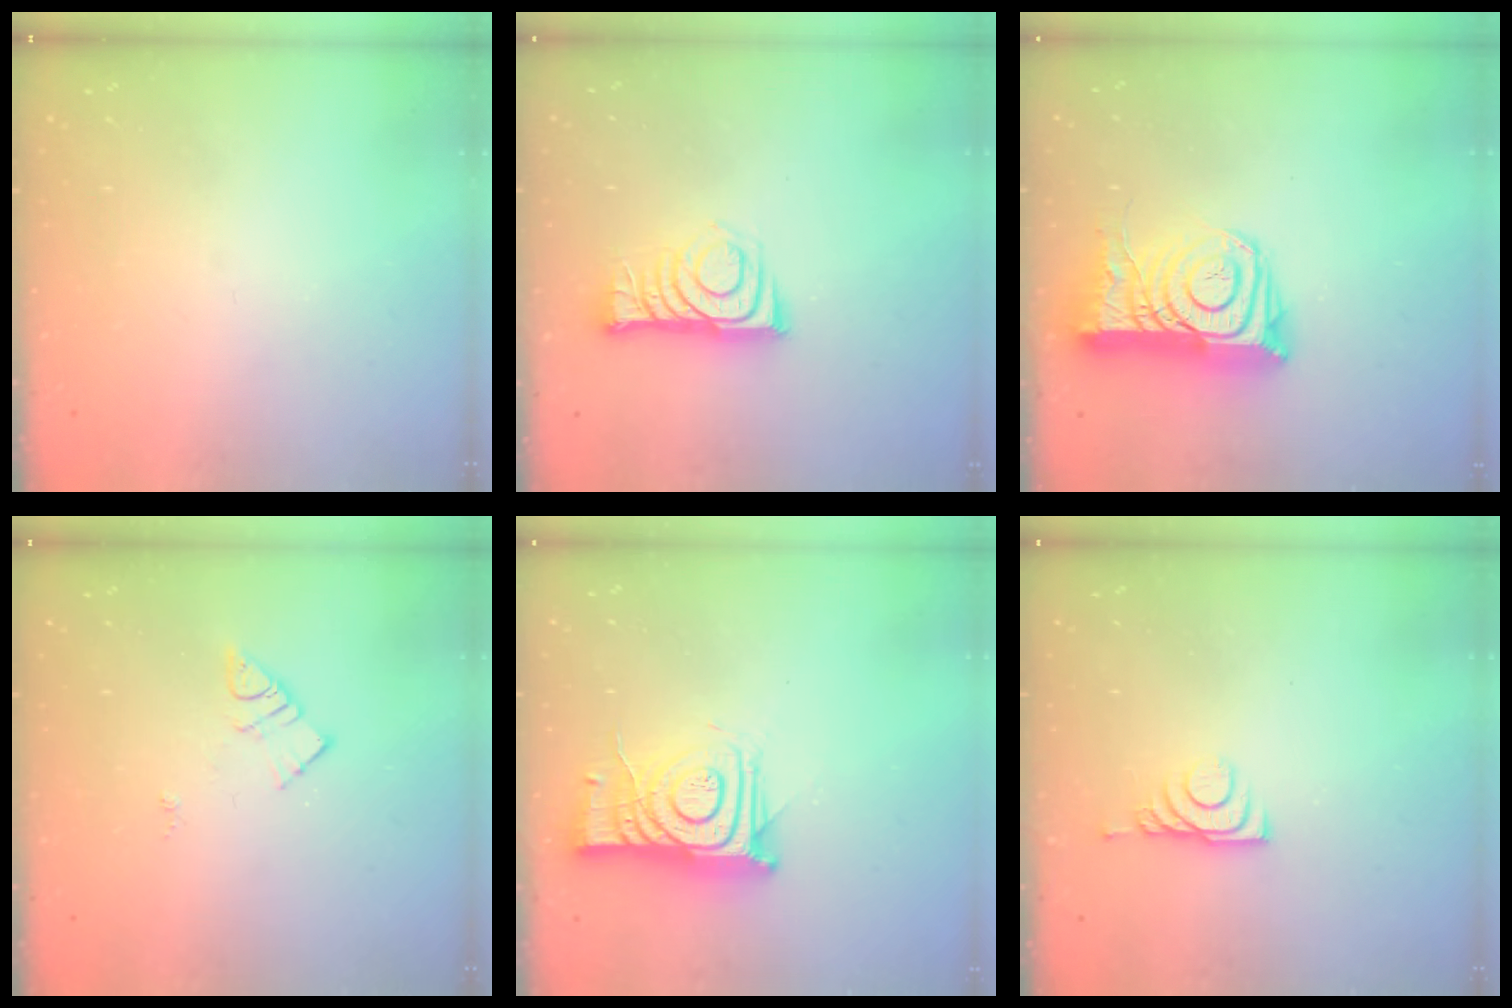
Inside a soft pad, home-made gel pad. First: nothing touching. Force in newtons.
{"total": 8.9, "press": 8.8, "slide": 0.9}
{"total": 16.4, "press": 16.3, "slide": 1.5}
{"total": 6.6, "press": 6.6, "slide": 0.7}
{"total": 12.7, "press": 12.7, "slide": 0.6}
{"total": 6.0, "press": 5.9, "slide": 0.8}